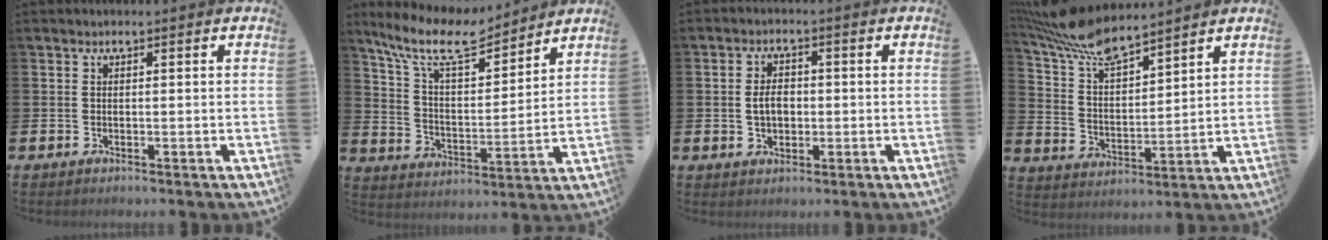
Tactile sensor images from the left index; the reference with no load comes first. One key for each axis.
{"total": 11.0, "fx": 9.4, "fy": 2.8, "fz": 4.9, "tx": -0.131, "ty": -0.048, "tz": 0.167}
{"total": 3.4, "fx": -0.1, "fy": 2.4, "fz": 2.4, "tx": -0.027, "ty": -0.001, "tz": -0.008}
{"total": 9.1, "fx": 8.2, "fy": 1.9, "fz": 3.6, "tx": -0.101, "ty": -0.038, "tz": 0.148}